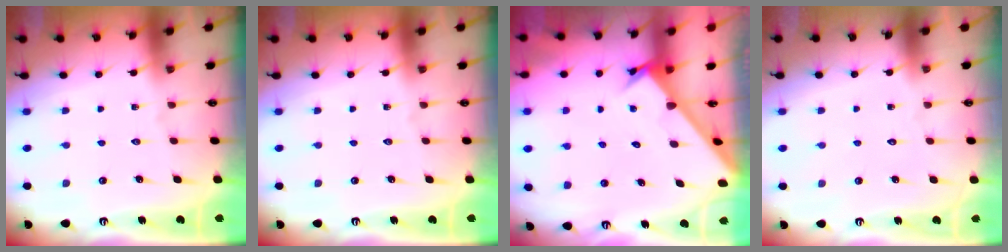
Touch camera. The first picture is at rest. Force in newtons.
{"total": 0.0}
{"total": 2.4, "press": 2.4, "slide": 0.2}
{"total": 1.6, "press": 1.6, "slide": 0.1}